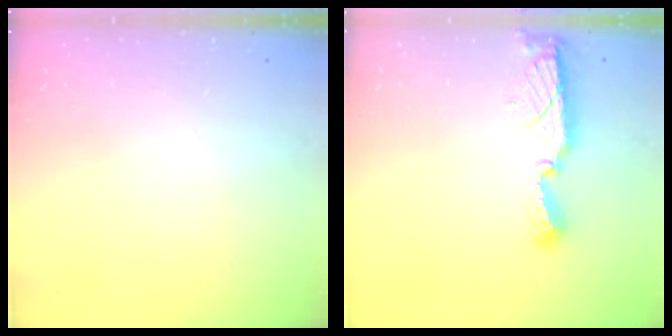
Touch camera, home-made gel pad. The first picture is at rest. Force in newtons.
{"total": 7.6, "press": 7.6, "slide": 0.2}